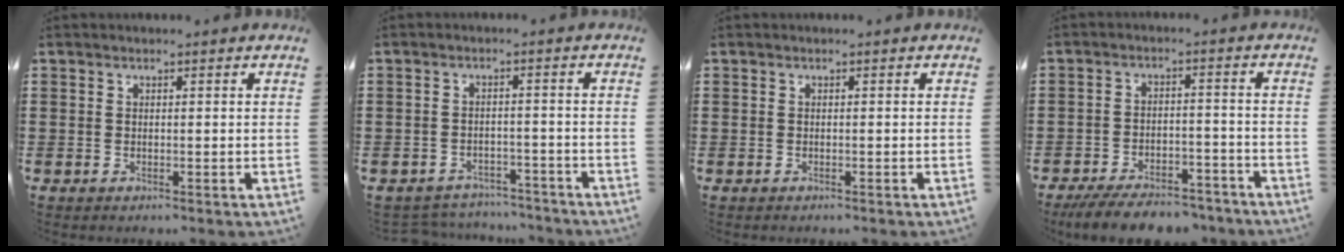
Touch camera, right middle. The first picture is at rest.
{"total": 3.1, "force": [-3.0, 0.4, -0.1], "torque": [-0.004, 0.001, -0.065]}
{"total": 0.0}
{"total": 6.1, "force": [-5.6, 1.1, 1.9], "torque": [-0.030, 0.009, -0.106]}